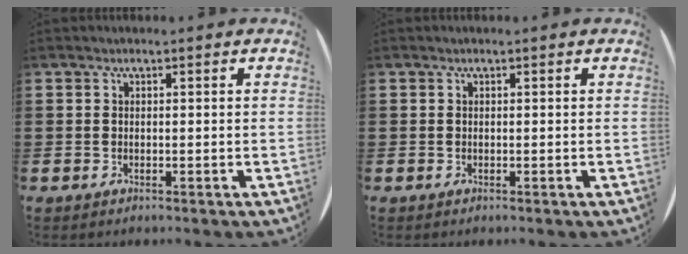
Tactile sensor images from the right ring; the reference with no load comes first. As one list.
[{"total": 0.0}]